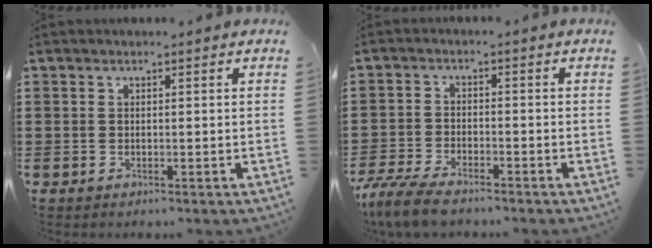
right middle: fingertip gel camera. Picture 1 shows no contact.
{"total": 5.4, "force": [-4.6, 1.1, 2.6], "torque": [-0.076, -0.008, -0.097]}